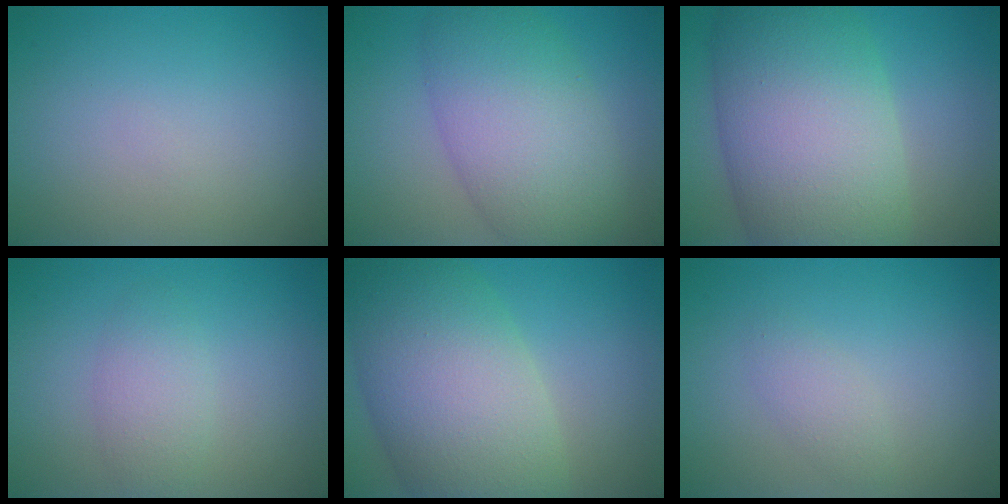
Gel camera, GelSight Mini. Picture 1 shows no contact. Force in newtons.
{"total": 8.4, "press": 8.4, "slide": 0.3}
{"total": 13.7, "press": 13.7, "slide": 0.5}
{"total": 2.4, "press": 2.4, "slide": 0.0}
{"total": 11.7, "press": 11.7, "slide": 0.4}
{"total": 1.5, "press": 1.5, "slide": 0.0}